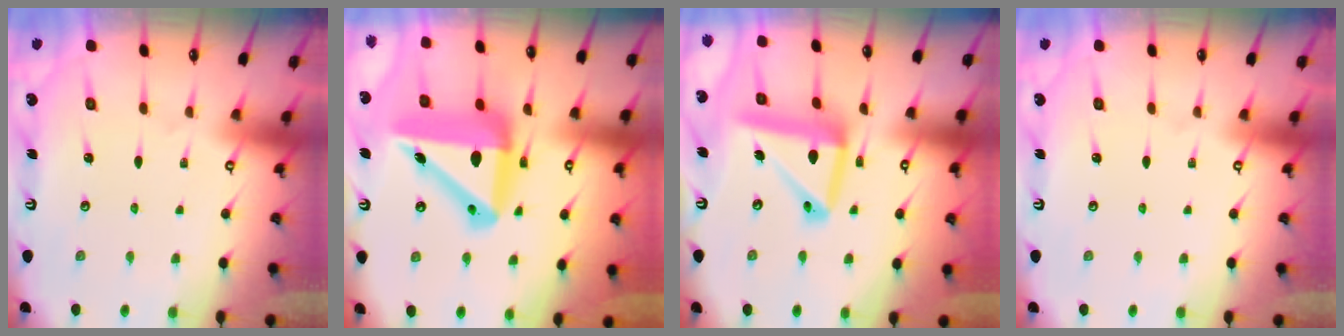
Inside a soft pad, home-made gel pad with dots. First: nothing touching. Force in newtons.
{"total": 19.0, "press": 18.7, "slide": 3.8}
{"total": 15.3, "press": 15.2, "slide": 1.7}
{"total": 0.0}